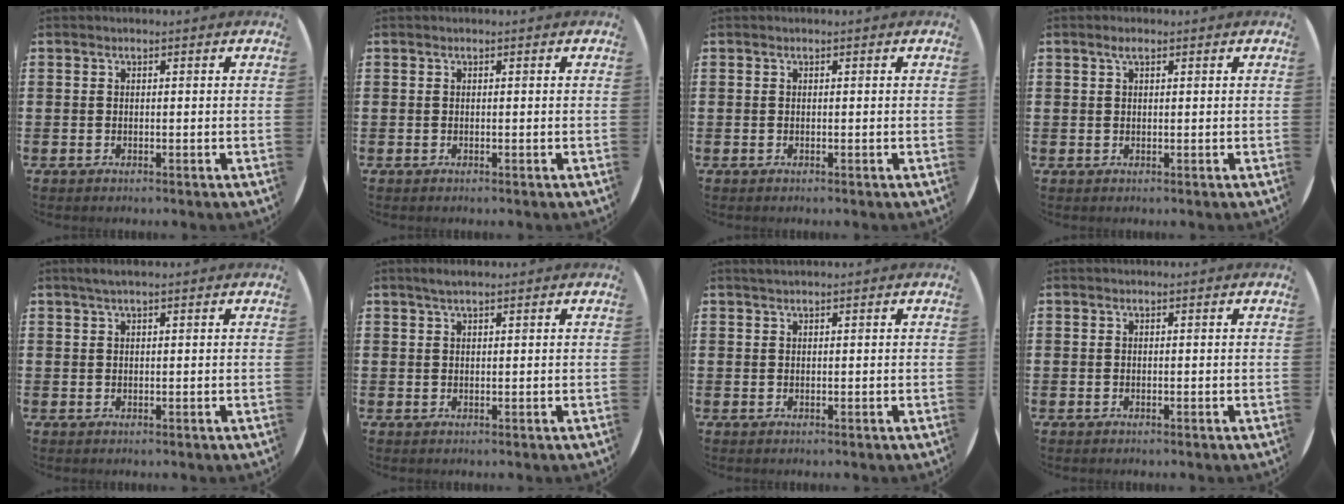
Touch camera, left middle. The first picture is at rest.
{"total": 0.0}
{"total": 0.0}
{"total": 1.3, "force": [0.7, 0.6, 0.9], "torque": [-0.010, 0.001, 0.011]}
{"total": 1.3, "force": [0.9, 0.0, 1.0], "torque": [-0.019, 0.003, 0.015]}
{"total": 1.5, "force": [1.1, 0.3, 1.0], "torque": [-0.020, 0.004, 0.019]}
{"total": 0.5, "force": [0.5, -0.1, 0.2], "torque": [-0.003, 0.000, 0.010]}
{"total": 0.0}